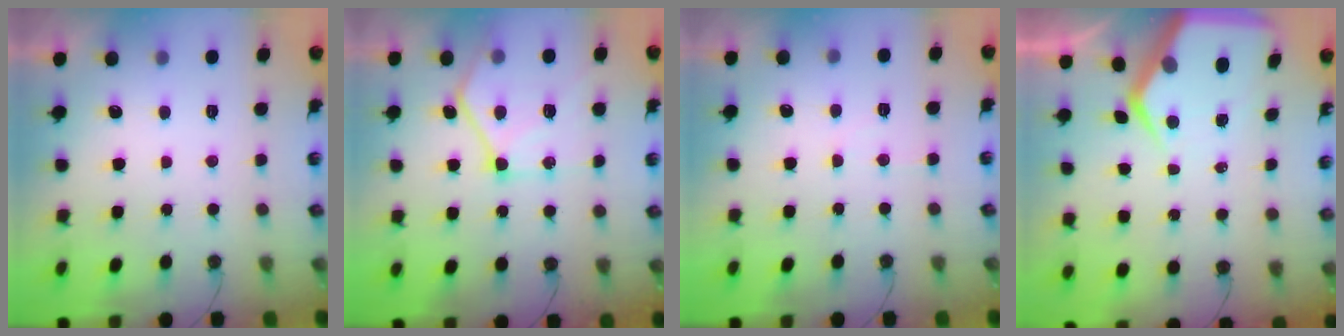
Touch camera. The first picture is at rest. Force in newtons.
{"total": 15.6, "press": 15.6, "slide": 1.6}
{"total": 4.7, "press": 4.7, "slide": 0.6}
{"total": 7.4, "press": 7.3, "slide": 0.8}